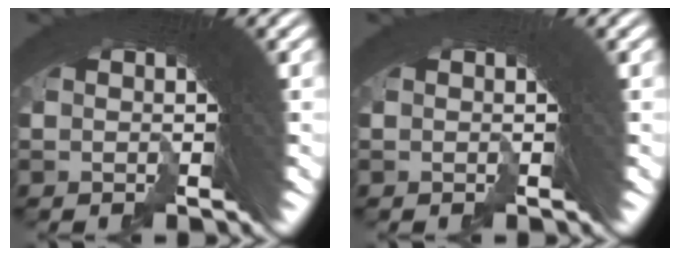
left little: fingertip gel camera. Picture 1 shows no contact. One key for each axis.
{"total": 0.6, "fx": -0.1, "fy": -0.1, "fz": -0.5, "tx": 0.007, "ty": 0.001, "tz": -0.004}